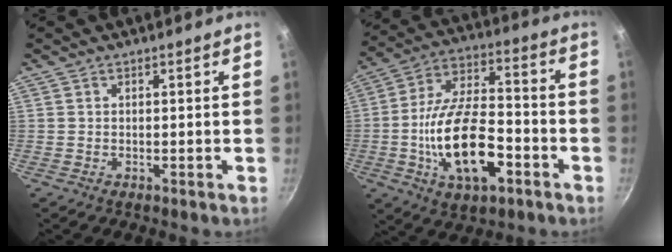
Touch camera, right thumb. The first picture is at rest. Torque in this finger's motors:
{"motor_torque": [0.44, 0.72, 2.12, -0.66, 0.69]}